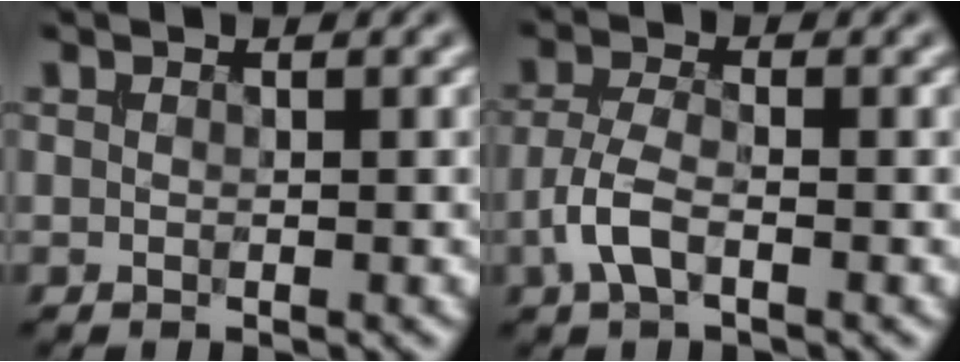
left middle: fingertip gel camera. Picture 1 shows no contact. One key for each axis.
{"total": 3.2, "fx": -1.5, "fy": 1.3, "fz": 2.5, "tx": -0.055, "ty": 0.003, "tz": -0.038}